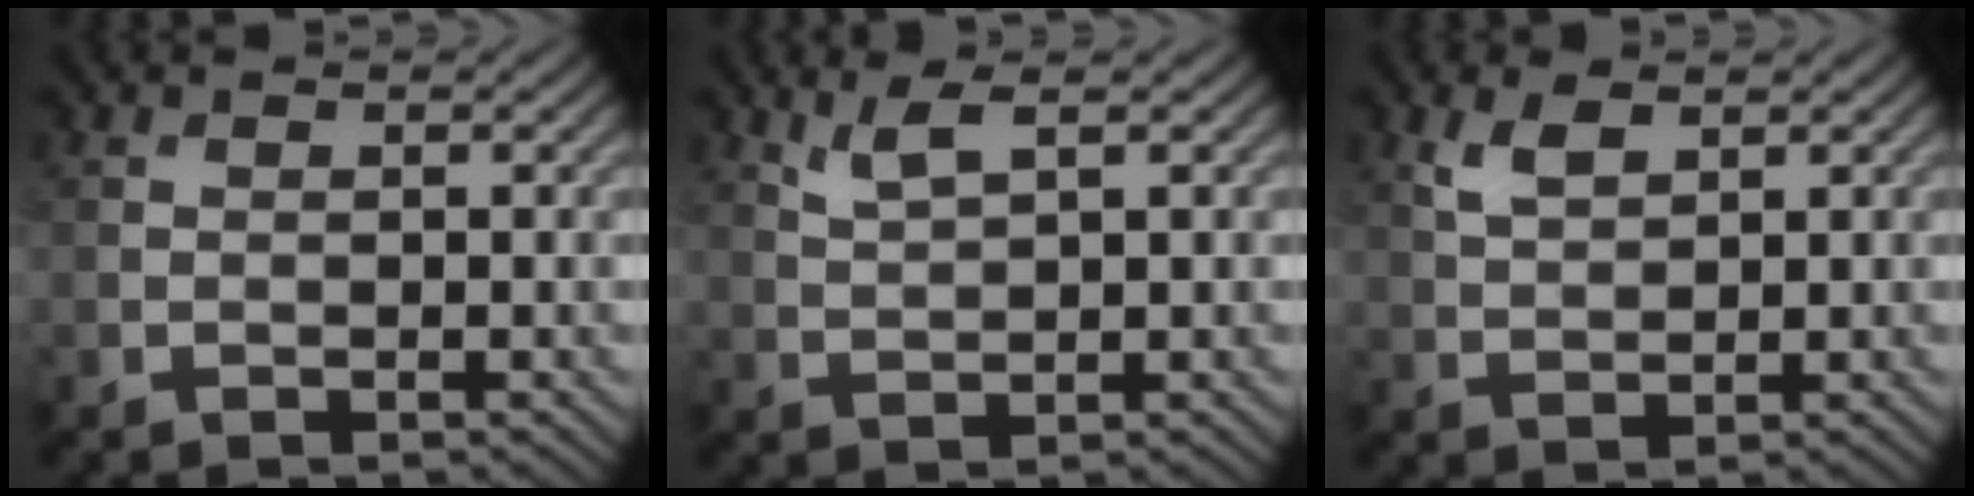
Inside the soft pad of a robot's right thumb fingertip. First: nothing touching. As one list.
[{"total": 2.6, "force": [1.8, 0.4, 1.8], "torque": [-0.048, 0.002, 0.043]}, {"total": 3.0, "force": [1.8, 1.3, 2.0], "torque": [-0.049, 0.000, 0.039]}]